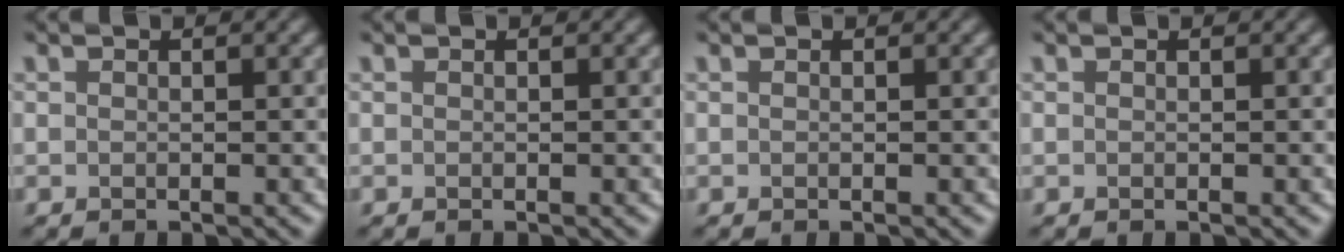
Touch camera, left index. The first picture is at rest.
{"total": 0.0}
{"total": 0.0}
{"total": 0.0}